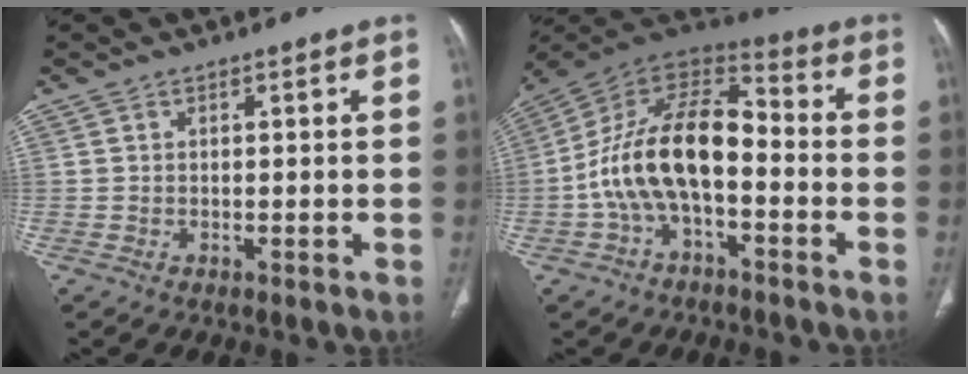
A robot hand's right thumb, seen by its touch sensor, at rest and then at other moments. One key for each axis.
{"total": 17.2, "fx": -3.4, "fy": 9.1, "fz": 14.2, "tx": -0.253, "ty": 0.059, "tz": -0.068}